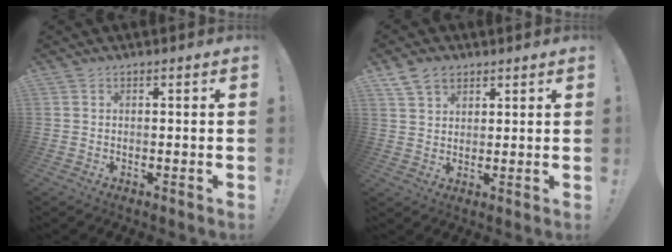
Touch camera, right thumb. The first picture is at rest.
{"total": 6.6, "force": [4.2, 4.4, 2.4], "torque": [-0.041, -0.011, 0.082]}